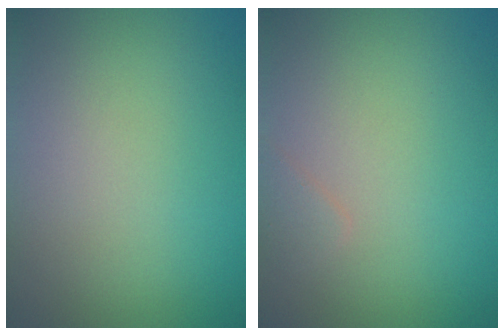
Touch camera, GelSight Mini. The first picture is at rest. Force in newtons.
{"total": 0.9, "press": 0.9, "slide": 0.1}